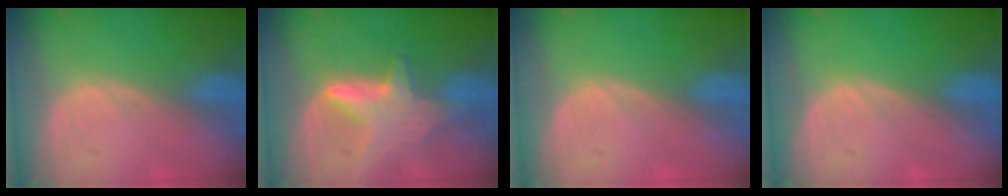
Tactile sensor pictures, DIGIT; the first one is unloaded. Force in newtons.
{"total": 6.1, "press": 6.1, "slide": 0.1}
{"total": 0.0}
{"total": 0.0}